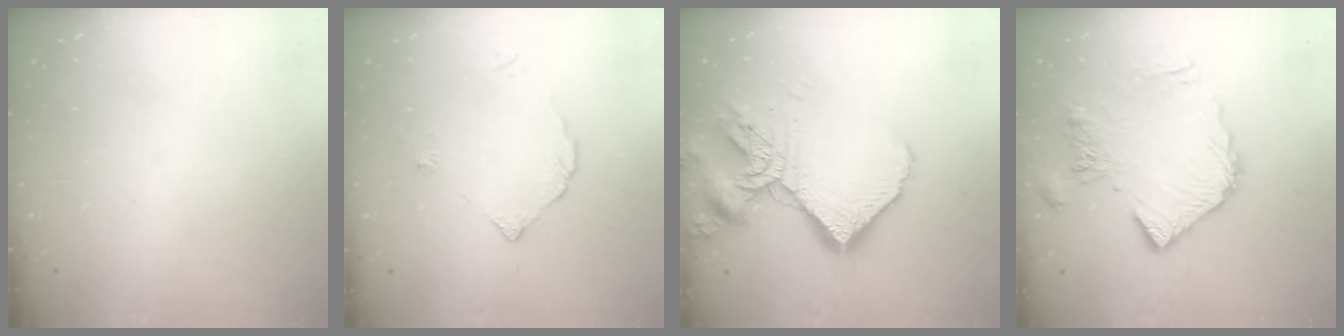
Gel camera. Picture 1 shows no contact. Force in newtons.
{"total": 3.0, "press": 3.0, "slide": 0.2}
{"total": 17.2, "press": 17.2, "slide": 1.5}
{"total": 13.2, "press": 13.1, "slide": 1.5}